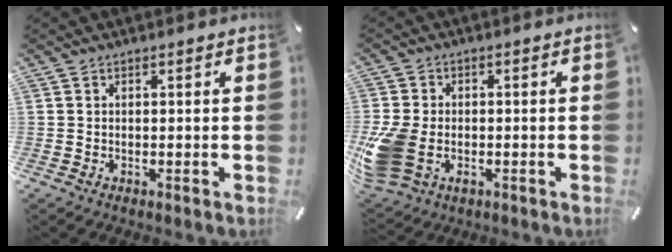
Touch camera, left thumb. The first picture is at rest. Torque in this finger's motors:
{"motor_torque": [2.26, 2.32, 1.09, 0.09, 0.49]}